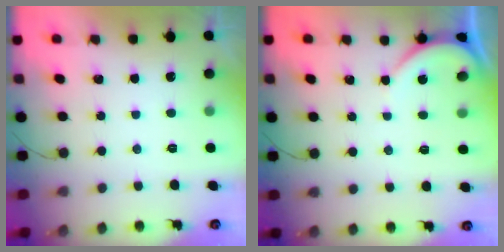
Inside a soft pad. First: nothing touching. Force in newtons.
{"total": 3.0, "press": 3.0, "slide": 0.5}